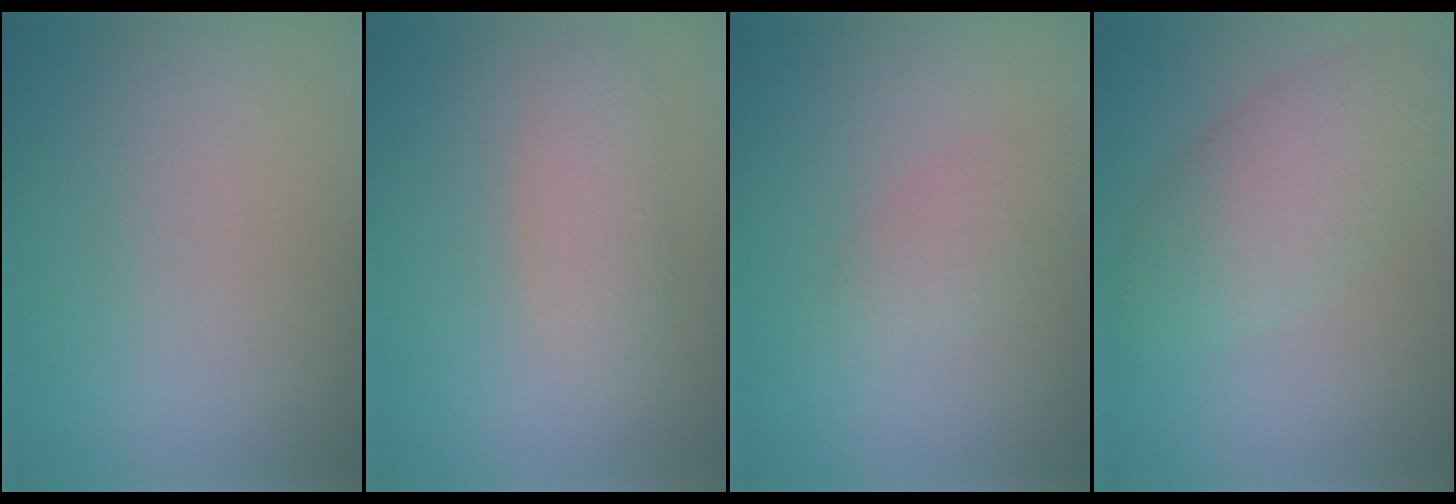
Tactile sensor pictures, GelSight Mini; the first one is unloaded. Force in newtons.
{"total": 2.3, "press": 2.3, "slide": 0.1}
{"total": 1.8, "press": 1.8, "slide": 0.1}
{"total": 4.8, "press": 4.8, "slide": 0.0}